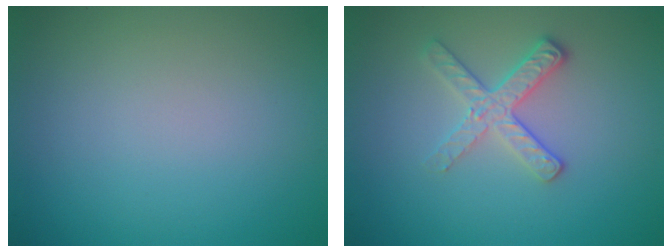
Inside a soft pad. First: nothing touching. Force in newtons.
{"total": 2.7, "press": 2.5, "slide": 1.1}